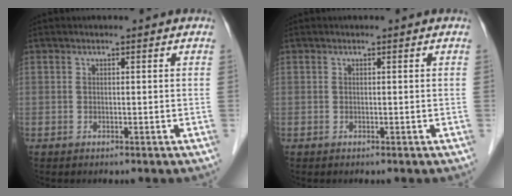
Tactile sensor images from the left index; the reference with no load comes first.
{"total": 0.0}